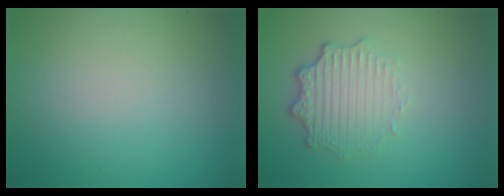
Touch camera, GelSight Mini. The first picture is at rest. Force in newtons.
{"total": 3.6, "press": 2.8, "slide": 2.2}